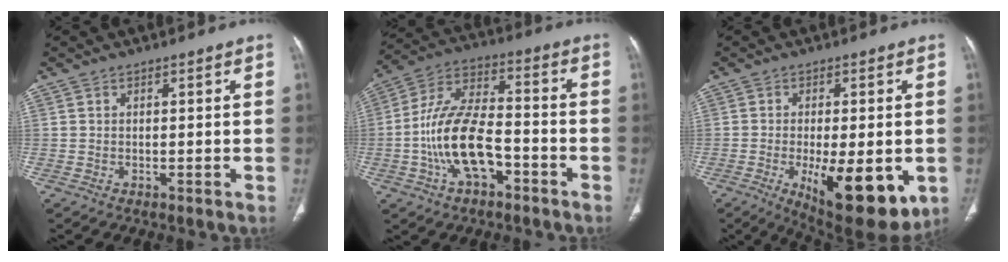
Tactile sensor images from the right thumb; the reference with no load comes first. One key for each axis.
{"total": 14.9, "fx": -4.9, "fy": 7.6, "fz": 11.8, "tx": -0.227, "ty": 0.047, "tz": -0.090}
{"total": 16.8, "fx": -4.9, "fy": 6.5, "fz": 14.7, "tx": -0.178, "ty": -0.017, "tz": -0.052}